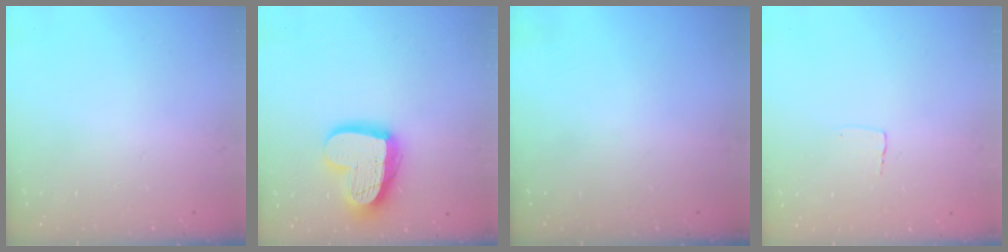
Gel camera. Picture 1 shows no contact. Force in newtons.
{"total": 17.8, "press": 17.7, "slide": 1.7}
{"total": 0.0}
{"total": 2.6, "press": 2.6, "slide": 0.1}